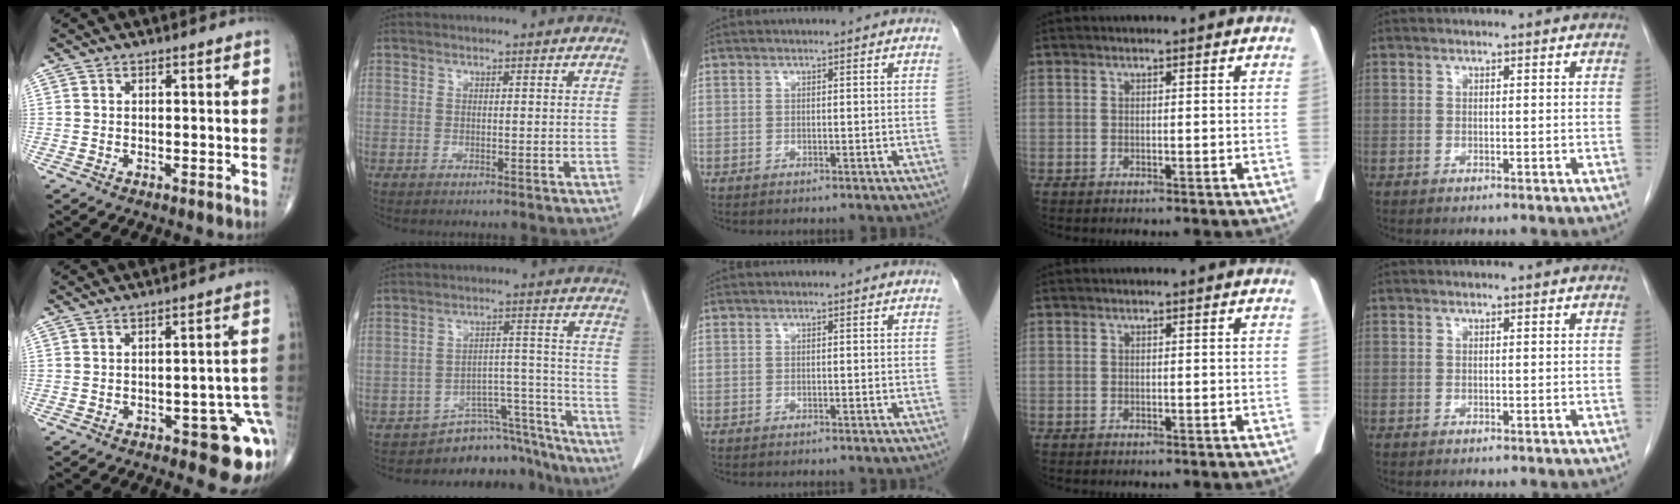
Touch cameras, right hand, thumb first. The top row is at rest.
{"thumb": {"total": 11.3, "force": [-4.4, 3.9, 9.6], "torque": [-0.082, 0.026, -0.046]}, "index": {"total": 10.5, "force": [-9.9, 3.6, -0.5], "torque": [0.042, 0.083, -0.139]}}